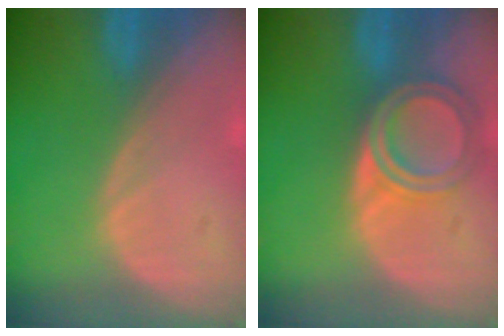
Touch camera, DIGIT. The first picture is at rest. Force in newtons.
{"total": 6.4, "press": 5.7, "slide": 3.0}